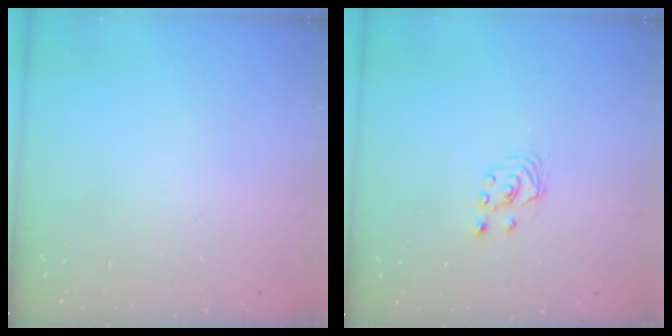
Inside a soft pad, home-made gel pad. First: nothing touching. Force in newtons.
{"total": 2.1, "press": 2.1, "slide": 0.3}